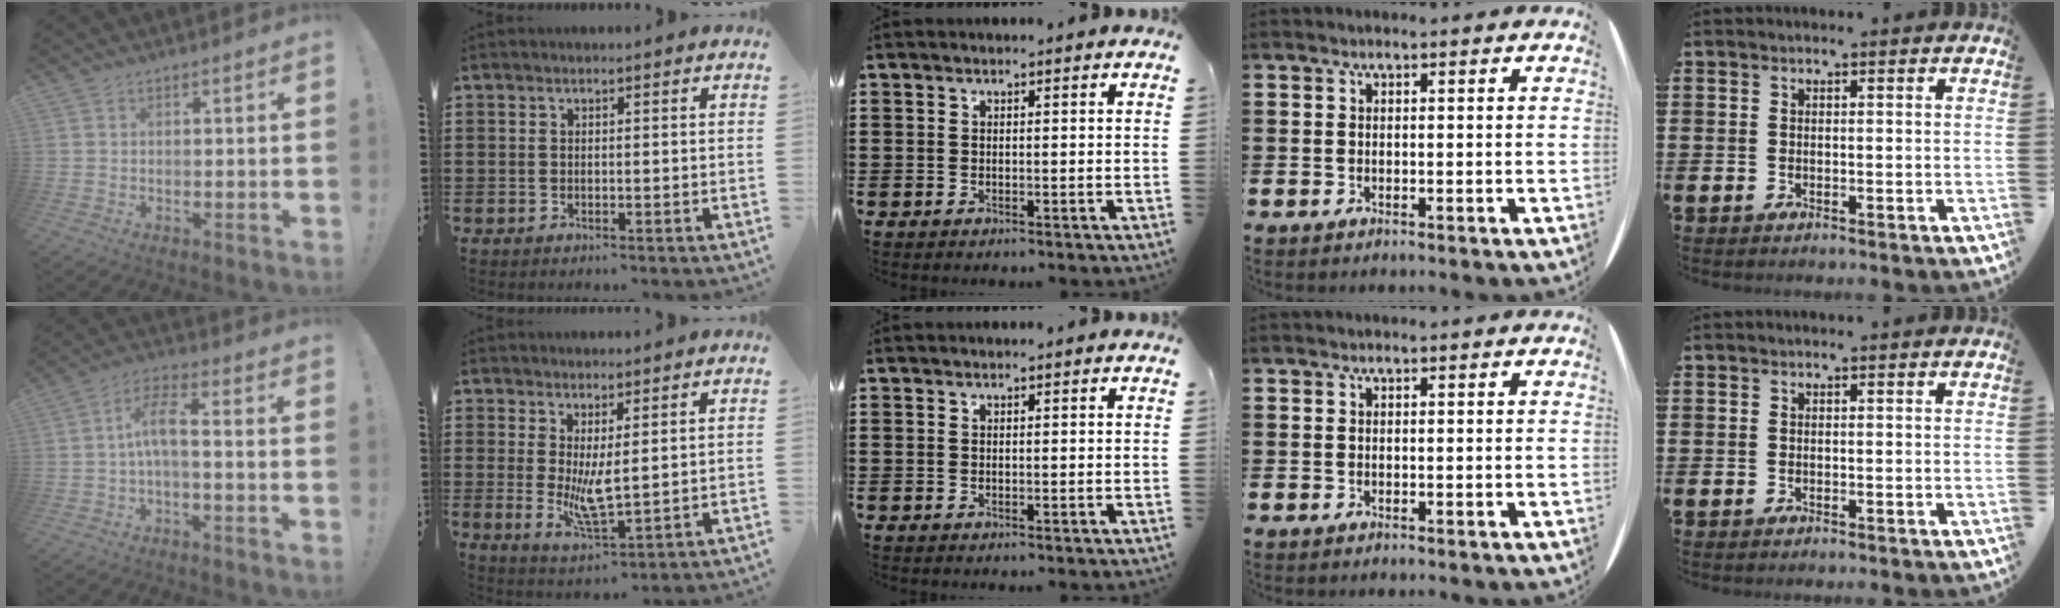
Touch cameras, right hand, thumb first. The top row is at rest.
{"thumb": {"total": 8.3, "force": [-0.4, 2.8, 7.8], "torque": [-0.146, 0.010, -0.008]}, "index": {"total": 5.2, "force": [0.9, 1.6, 4.9], "torque": [-0.091, -0.012, 0.018]}}